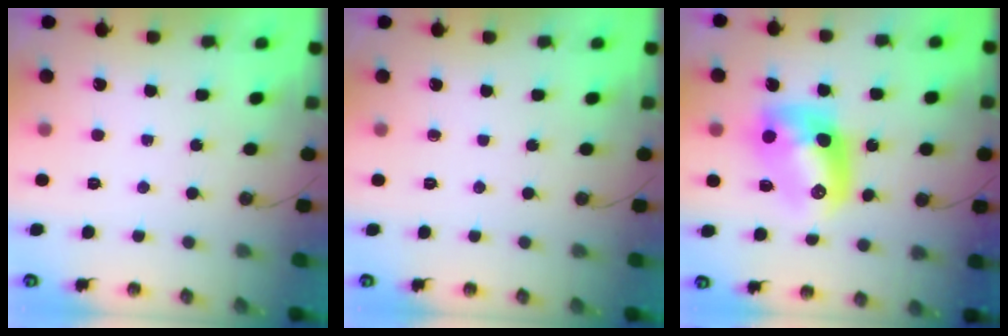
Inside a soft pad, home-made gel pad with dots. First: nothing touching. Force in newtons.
{"total": 0.0}
{"total": 13.0, "press": 12.9, "slide": 1.0}